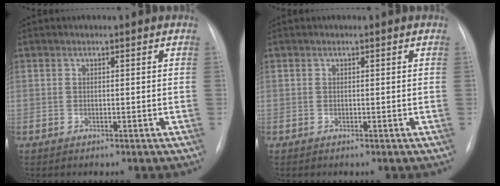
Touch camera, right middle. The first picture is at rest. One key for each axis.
{"total": 0.0}